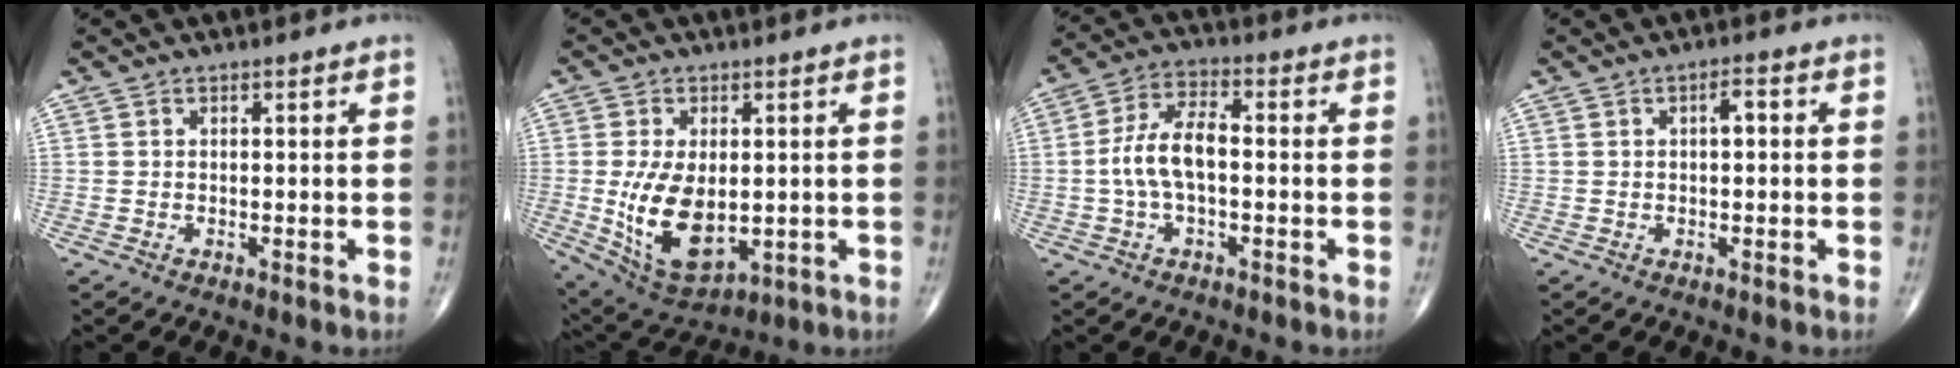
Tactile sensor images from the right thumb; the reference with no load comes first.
{"total": 13.4, "force": [-1.0, 7.5, 11.1], "torque": [-0.193, -0.013, 0.010]}
{"total": 8.8, "force": [-0.7, 4.2, 7.7], "torque": [-0.161, 0.028, -0.020]}
{"total": 2.7, "force": [0.5, 1.1, 2.4], "torque": [-0.034, 0.005, 0.002]}